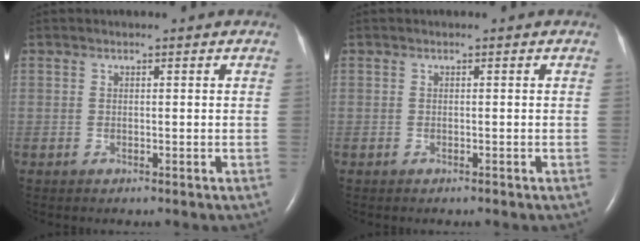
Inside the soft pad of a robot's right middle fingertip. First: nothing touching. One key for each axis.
{"total": 0.0}